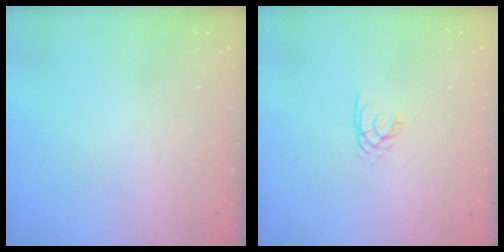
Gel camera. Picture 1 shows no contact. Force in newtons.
{"total": 2.2, "press": 2.2, "slide": 0.3}